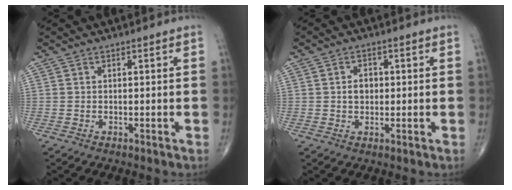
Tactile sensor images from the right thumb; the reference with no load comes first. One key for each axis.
{"total": 3.1, "fx": 0.2, "fy": 2.3, "fz": 2.0, "tx": -0.025, "ty": 0.006, "tz": 0.001}